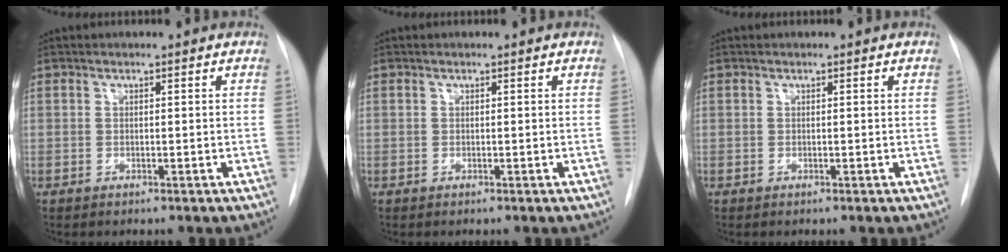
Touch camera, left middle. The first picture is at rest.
{"total": 0.0}
{"total": 0.0}